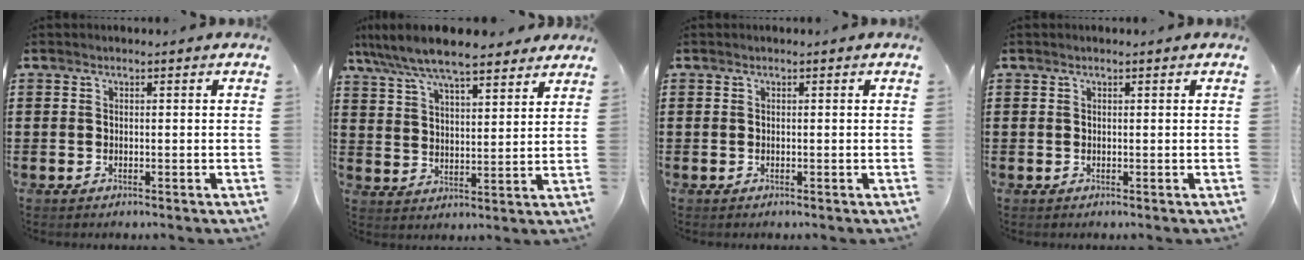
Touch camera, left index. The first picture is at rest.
{"total": 8.3, "force": [7.4, 1.4, 3.6], "torque": [-0.095, -0.024, 0.132]}
{"total": 0.0}
{"total": 0.0}